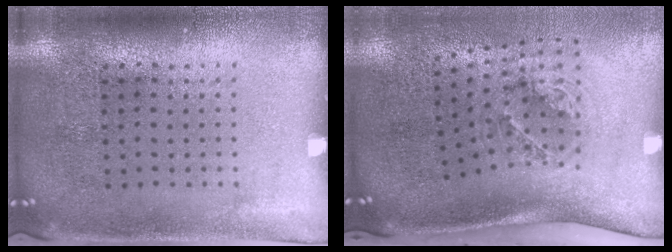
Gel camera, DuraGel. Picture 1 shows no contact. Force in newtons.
{"total": 1.8, "press": 1.3, "slide": 1.3}